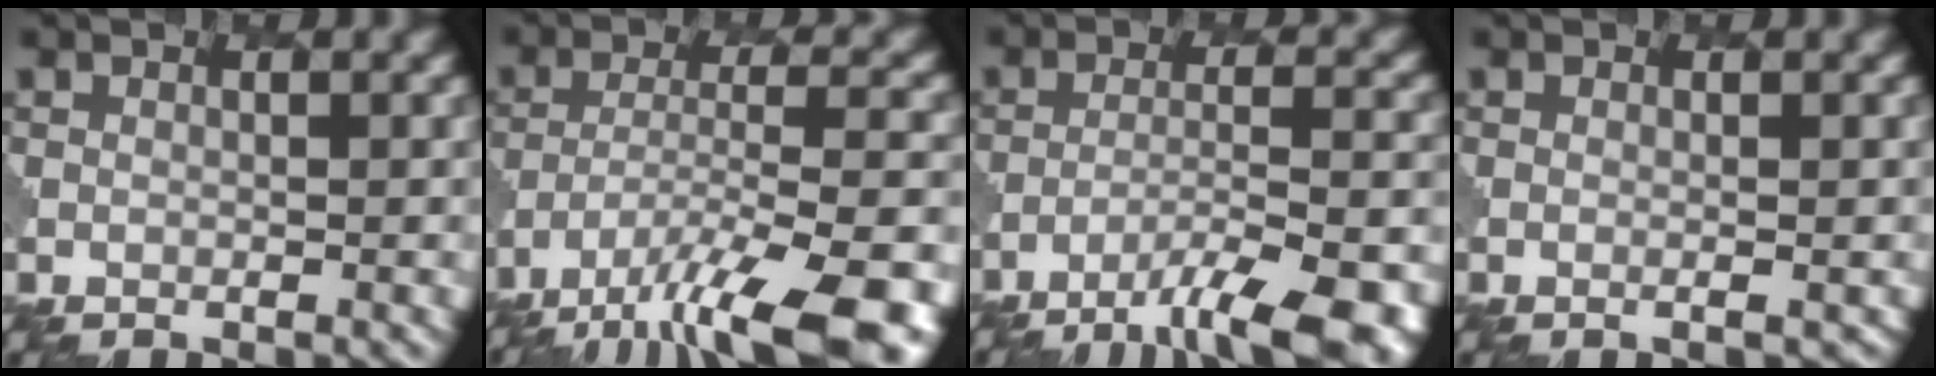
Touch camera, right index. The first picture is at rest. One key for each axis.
{"total": 12.2, "fx": -8.6, "fy": 3.3, "fz": 8.0, "tx": -0.147, "ty": -0.016, "tz": -0.134}
{"total": 9.1, "fx": -6.3, "fy": 2.2, "fz": 6.3, "tx": -0.091, "ty": -0.010, "tz": -0.086}
{"total": 1.4, "fx": -0.2, "fy": 0.5, "fz": 1.3, "tx": -0.003, "ty": 0.008, "tz": -0.005}